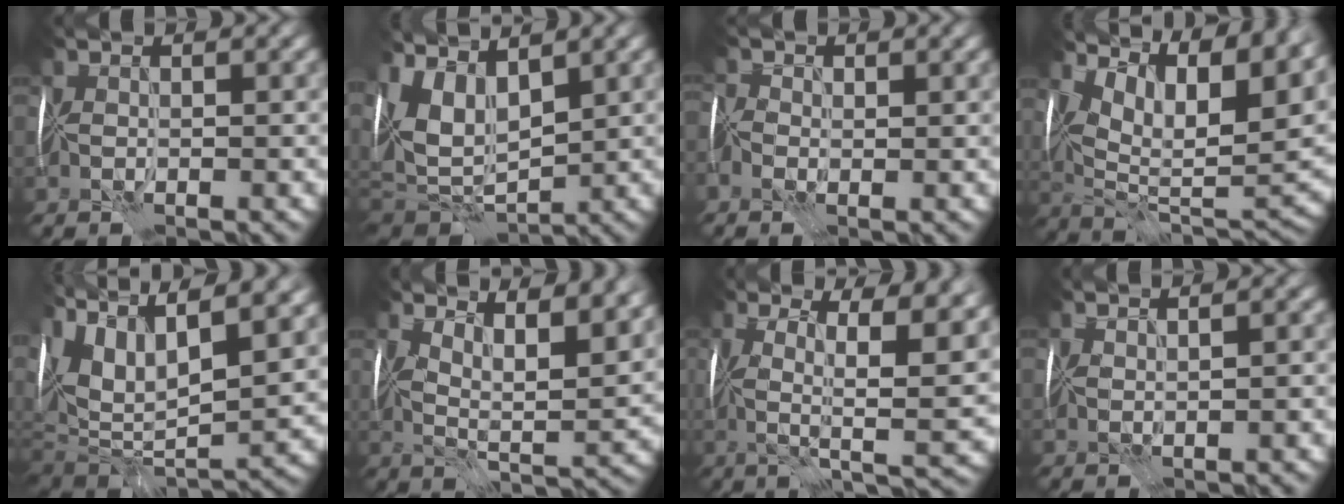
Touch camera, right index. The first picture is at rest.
{"total": 8.3, "force": [2.9, 4.9, 6.1], "torque": [-0.113, -0.005, 0.063]}
{"total": 2.3, "force": [-0.4, 1.8, 1.5], "torque": [-0.032, 0.011, -0.016]}
{"total": 14.9, "force": [7.6, 6.8, 10.9], "torque": [-0.144, 0.032, 0.130]}
{"total": 14.4, "force": [5.3, 6.3, 11.7], "torque": [-0.250, 0.029, 0.095]}
{"total": 7.7, "force": [4.8, 2.2, 5.5], "torque": [-0.078, 0.003, 0.075]}
{"total": 11.0, "force": [2.2, 2.8, 10.4], "torque": [-0.157, 0.004, 0.044]}
{"total": 1.4, "force": [0.7, 0.1, 1.2], "torque": [-0.015, 0.004, 0.016]}